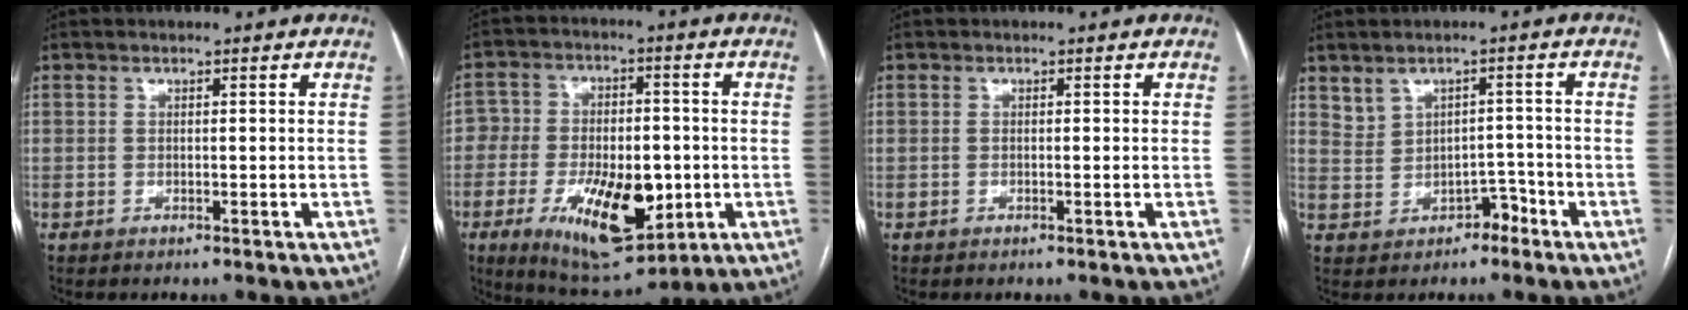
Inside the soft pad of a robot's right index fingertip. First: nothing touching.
{"total": 17.1, "force": [-5.1, 8.2, 14.1], "torque": [-0.251, 0.004, -0.066]}
{"total": 0.0}
{"total": 3.1, "force": [-0.2, 2.7, 1.6], "torque": [-0.017, 0.014, 0.007]}